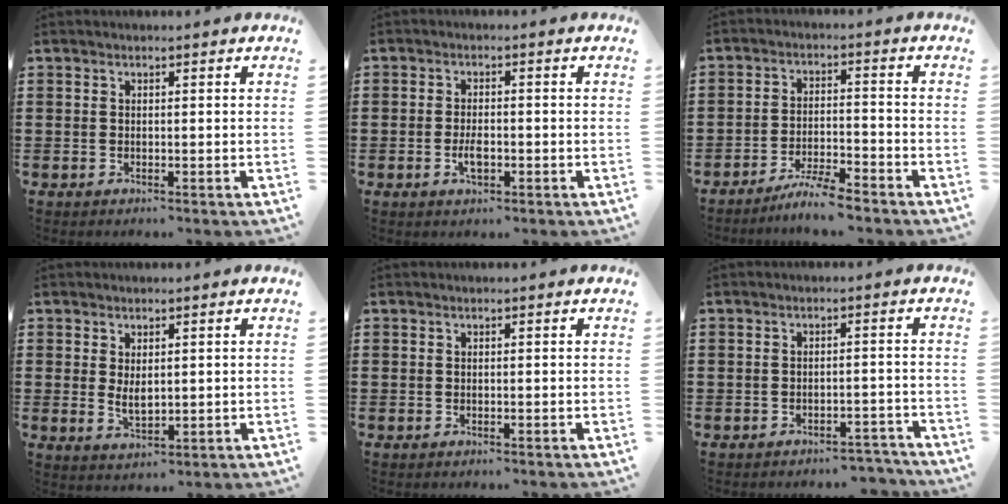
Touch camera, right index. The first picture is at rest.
{"total": 3.0, "force": [-1.0, 1.2, 2.6], "torque": [-0.054, -0.001, -0.018]}
{"total": 5.0, "force": [-4.6, -0.1, 1.8], "torque": [-0.048, -0.005, -0.094]}
{"total": 2.8, "force": [0.6, 1.3, 2.4], "torque": [-0.039, -0.001, 0.009]}
{"total": 0.0}
{"total": 2.9, "force": [-2.8, 0.3, 0.5], "torque": [-0.013, 0.003, -0.058]}